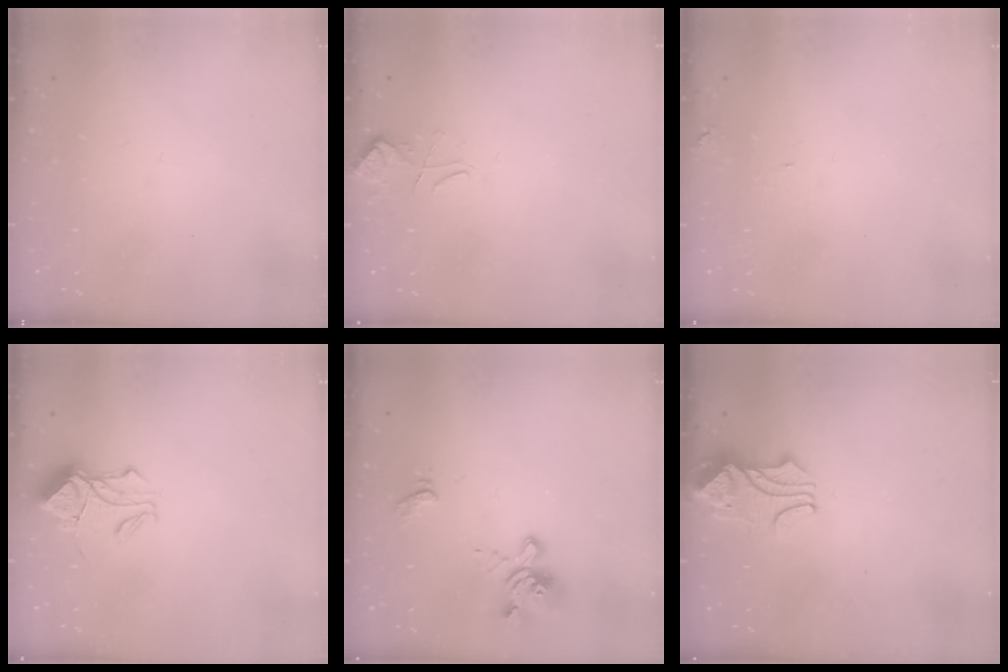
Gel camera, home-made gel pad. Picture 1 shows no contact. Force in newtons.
{"total": 3.0, "press": 2.9, "slide": 0.6}
{"total": 1.3, "press": 1.2, "slide": 0.5}
{"total": 5.5, "press": 5.4, "slide": 0.9}
{"total": 1.9, "press": 1.1, "slide": 1.5}
{"total": 2.2, "press": 2.1, "slide": 0.7}